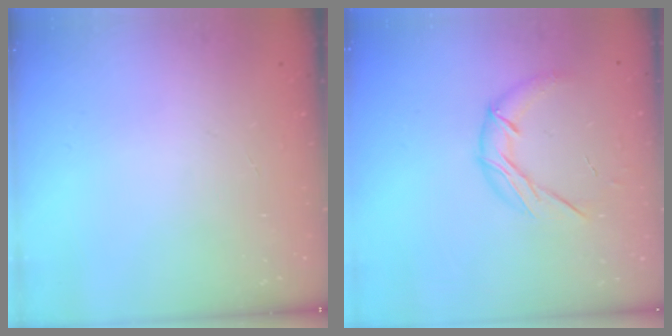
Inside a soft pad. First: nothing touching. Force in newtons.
{"total": 9.1, "press": 9.1, "slide": 0.6}